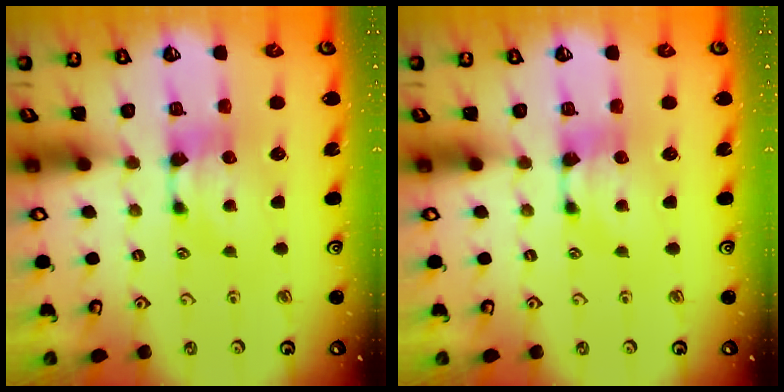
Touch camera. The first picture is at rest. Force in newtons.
{"total": 0.0}